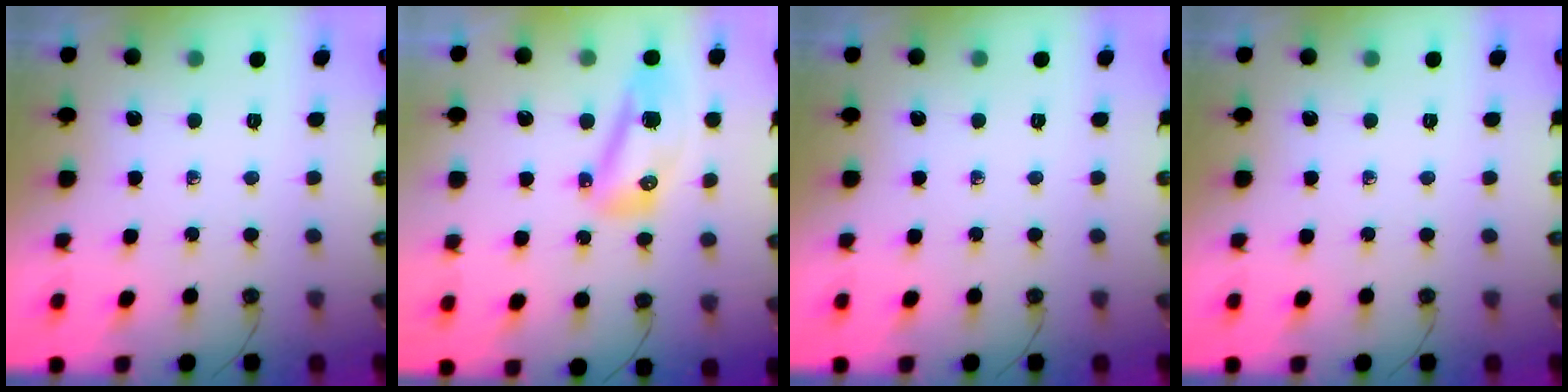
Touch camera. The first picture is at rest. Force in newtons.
{"total": 9.4, "press": 9.4, "slide": 1.2}
{"total": 0.0}
{"total": 0.0}